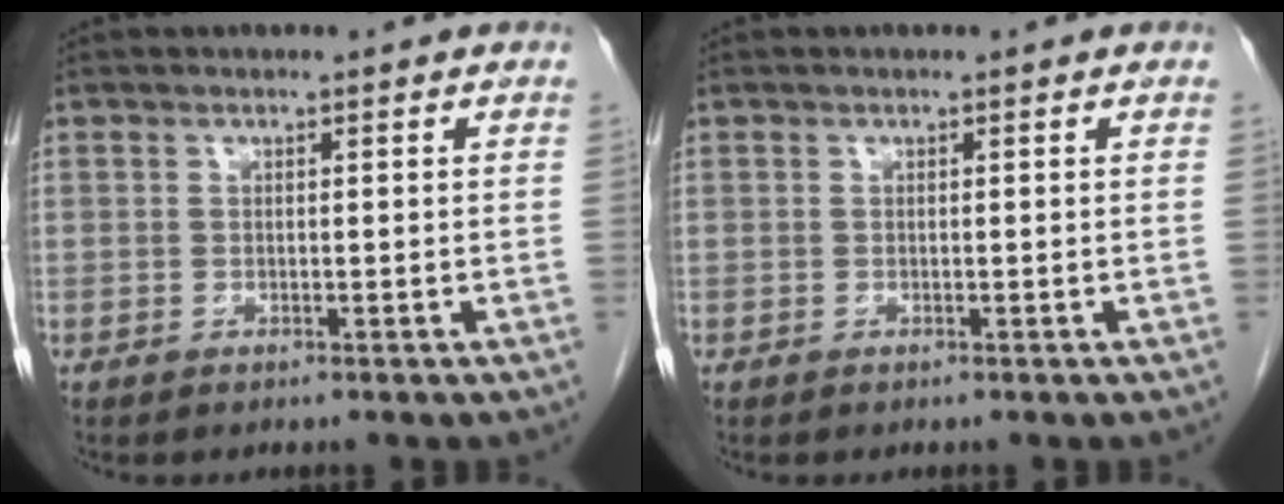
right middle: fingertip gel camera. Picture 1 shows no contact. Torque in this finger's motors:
{"motor_torque": [0.00, 0.00, 0.00, 0.00]}